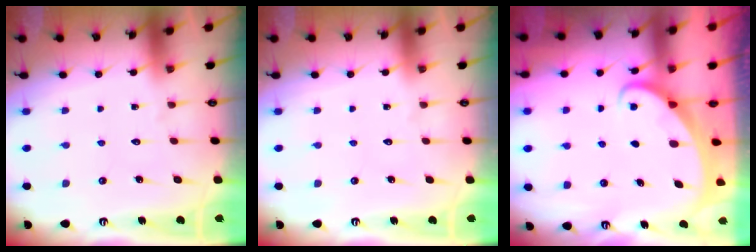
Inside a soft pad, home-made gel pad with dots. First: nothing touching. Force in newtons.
{"total": 0.0}
{"total": 1.8, "press": 1.8, "slide": 0.2}